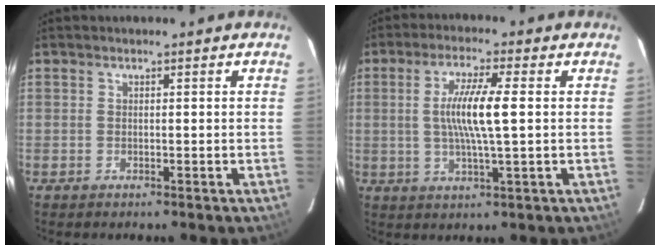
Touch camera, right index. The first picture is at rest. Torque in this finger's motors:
{"motor_torque": [0.78, 0.12, 0.57, 0.16]}